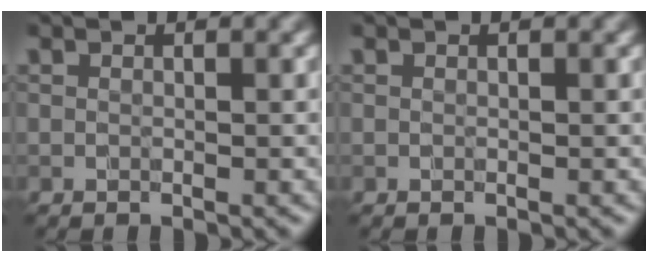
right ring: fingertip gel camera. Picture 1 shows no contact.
{"total": 0.0}